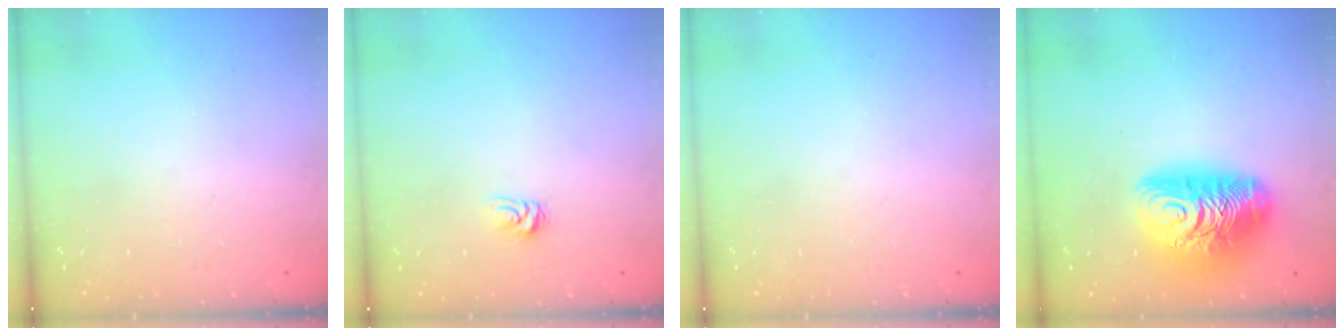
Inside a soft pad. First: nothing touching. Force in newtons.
{"total": 4.0, "press": 4.0, "slide": 0.2}
{"total": 0.0}
{"total": 18.0, "press": 17.9, "slide": 1.4}